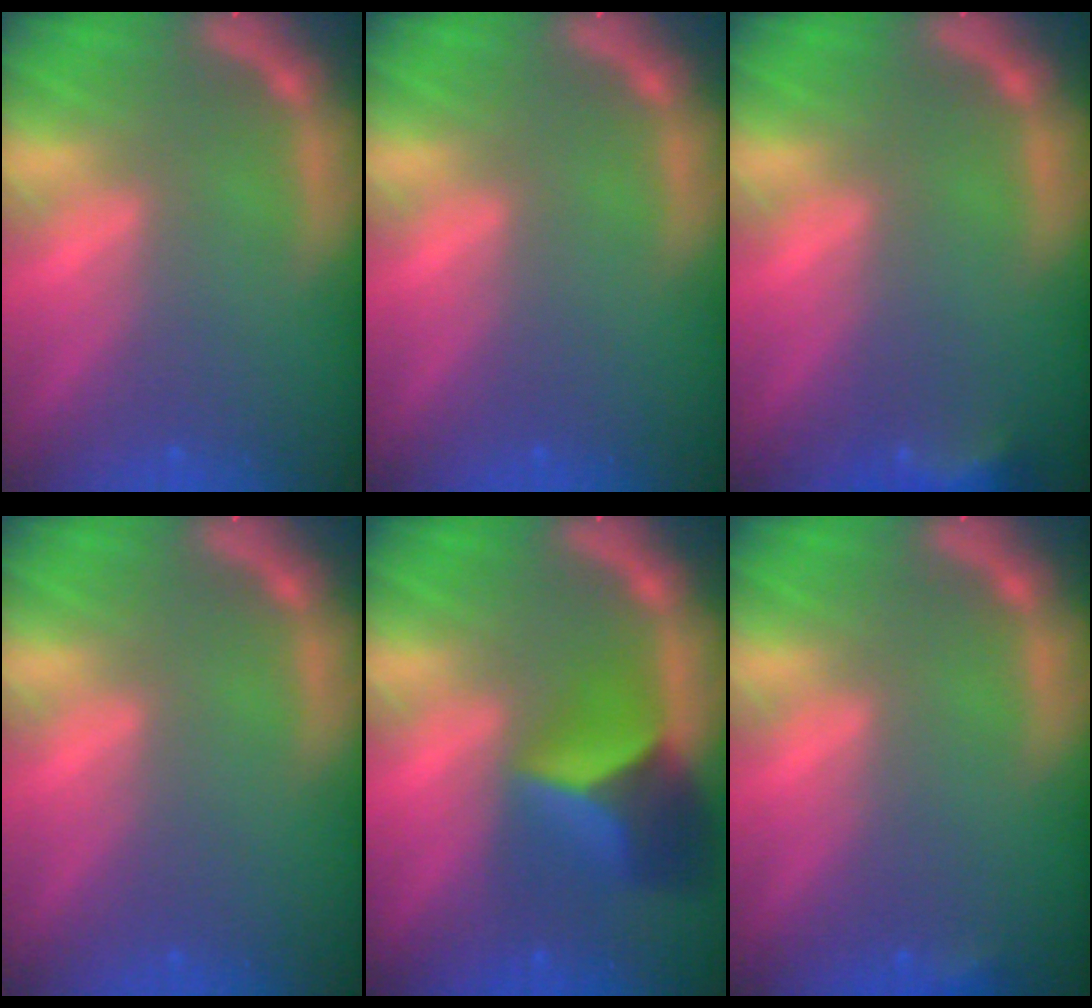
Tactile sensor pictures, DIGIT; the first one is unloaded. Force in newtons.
{"total": 0.0}
{"total": 3.0}
{"total": 0.0}
{"total": 6.4}
{"total": 0.9}